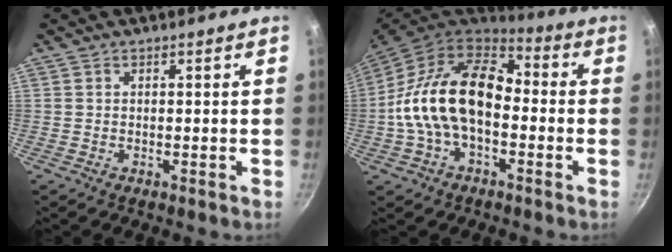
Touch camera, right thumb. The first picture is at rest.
{"total": 18.8, "force": [-1.6, 11.8, 14.6], "torque": [-0.243, 0.045, -0.044]}